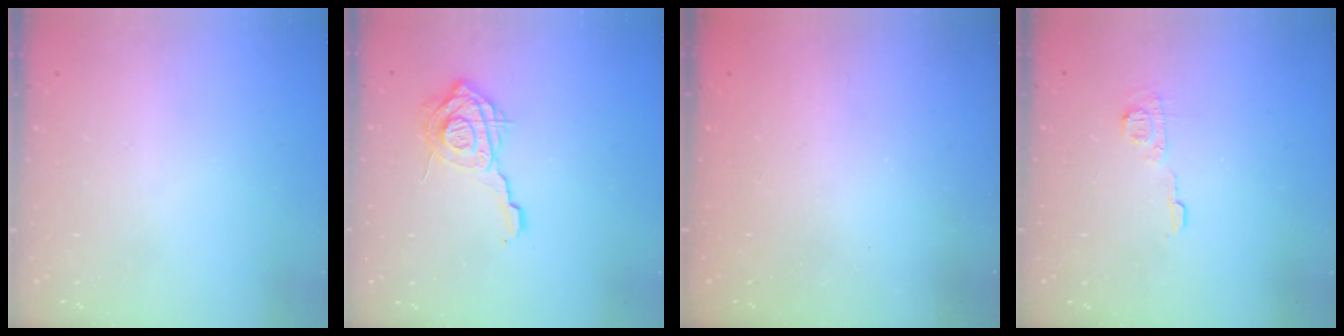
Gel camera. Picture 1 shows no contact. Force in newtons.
{"total": 15.5, "press": 15.3, "slide": 2.4}
{"total": 2.3, "press": 2.2, "slide": 0.7}
{"total": 5.9, "press": 5.9, "slide": 0.1}